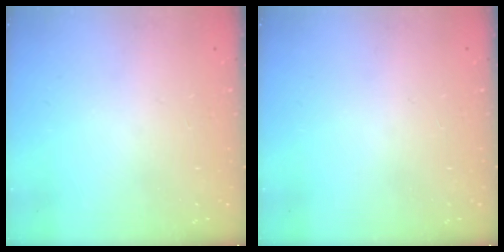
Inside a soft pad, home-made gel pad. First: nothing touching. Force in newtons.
{"total": 0.0}